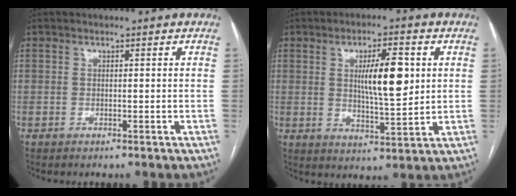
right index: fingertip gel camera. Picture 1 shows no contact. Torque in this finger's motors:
{"motor_torque": [1.07, 0.22, 0.52, 0.14]}